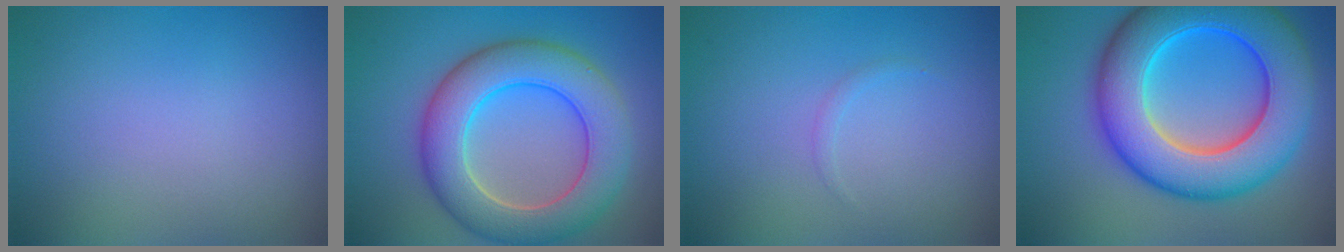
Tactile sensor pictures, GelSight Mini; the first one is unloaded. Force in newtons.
{"total": 8.4, "press": 8.4, "slide": 0.3}
{"total": 0.5, "press": 0.5, "slide": 0.0}
{"total": 11.9, "press": 11.9, "slide": 0.0}